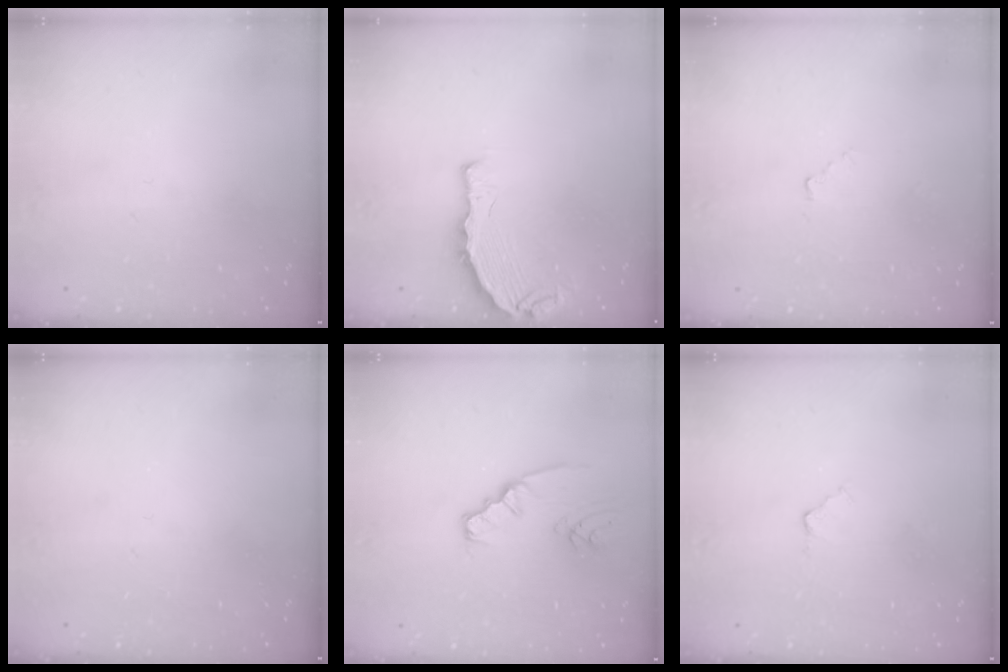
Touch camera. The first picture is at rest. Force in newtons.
{"total": 7.4, "press": 5.6, "slide": 4.9}
{"total": 2.8, "press": 2.8, "slide": 0.4}
{"total": 0.0}
{"total": 3.6, "press": 3.6, "slide": 0.5}
{"total": 2.9, "press": 2.9, "slide": 0.5}